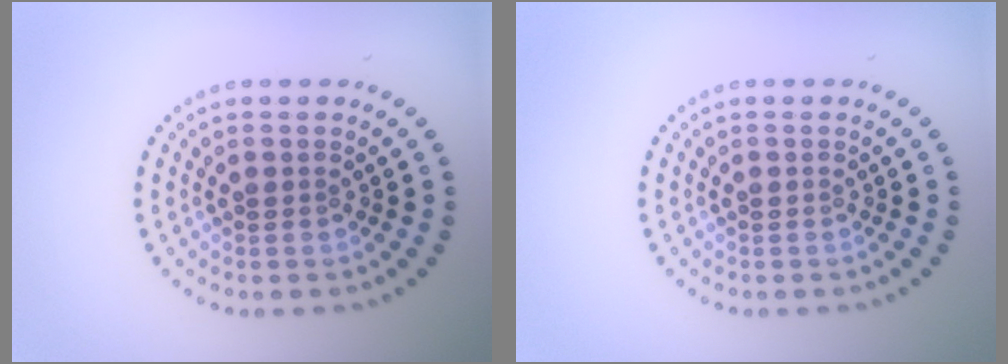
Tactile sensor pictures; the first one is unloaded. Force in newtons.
{"total": 0.0}